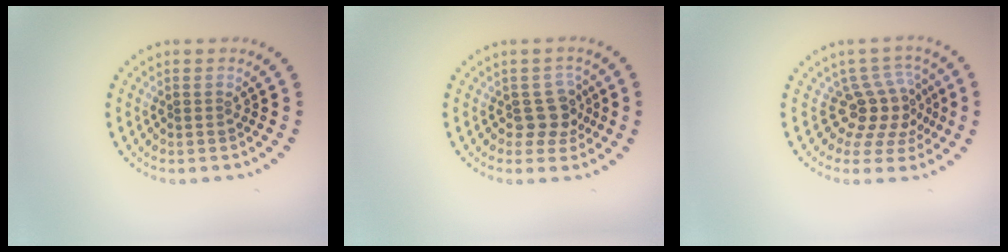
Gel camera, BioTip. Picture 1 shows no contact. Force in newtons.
{"total": 2.4, "press": 2.1, "slide": 1.2}
{"total": 3.8, "press": 2.7, "slide": 2.6}